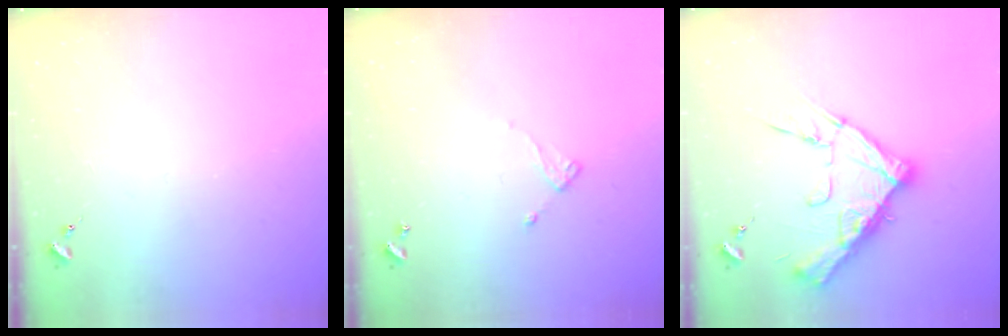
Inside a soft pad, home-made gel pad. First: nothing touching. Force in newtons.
{"total": 5.8, "press": 5.8, "slide": 0.5}
{"total": 15.4, "press": 15.4, "slide": 0.4}